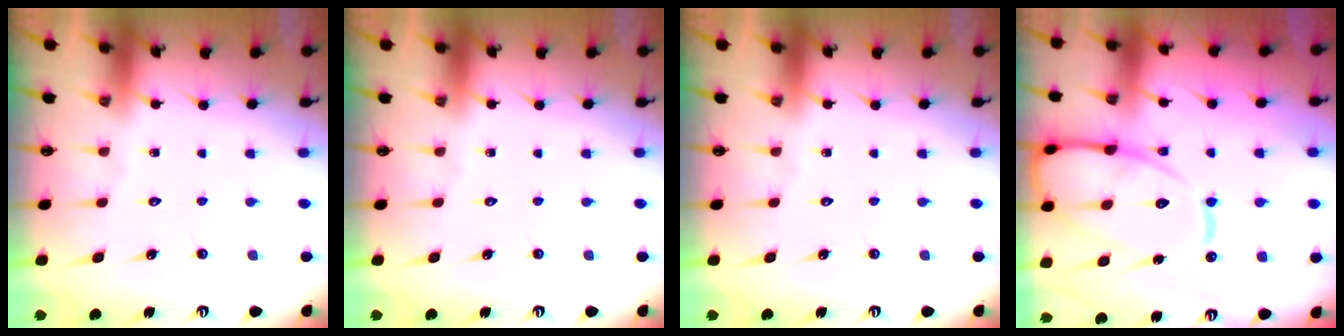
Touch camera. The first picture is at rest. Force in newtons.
{"total": 0.0}
{"total": 0.0}
{"total": 17.8, "press": 17.7, "slide": 1.7}